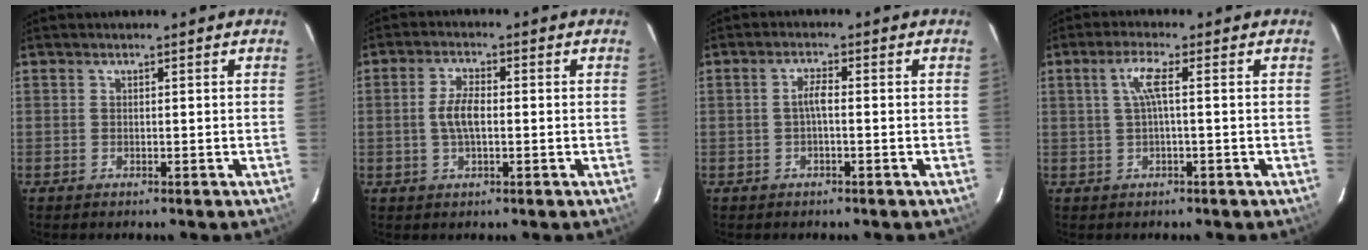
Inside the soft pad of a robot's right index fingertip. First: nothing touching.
{"total": 4.7, "force": [-0.4, 1.8, 4.3], "torque": [-0.088, 0.005, -0.006]}
{"total": 2.2, "force": [-0.4, 0.5, 2.1], "torque": [-0.042, 0.008, -0.008]}
{"total": 3.7, "force": [0.3, 0.0, 3.6], "torque": [-0.074, 0.005, 0.007]}